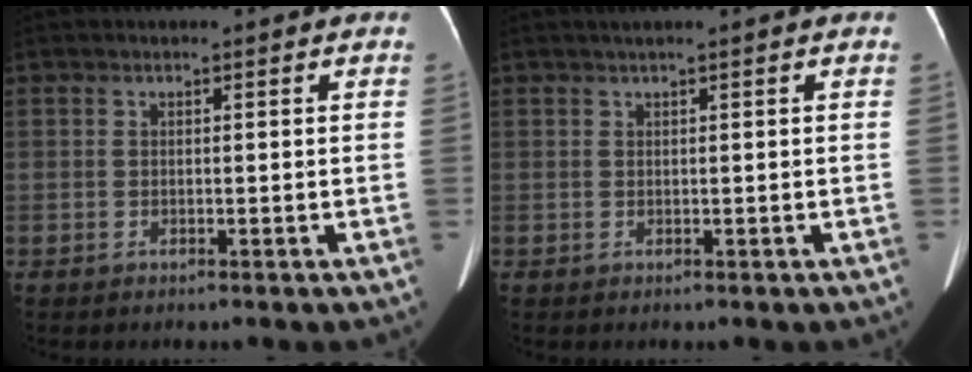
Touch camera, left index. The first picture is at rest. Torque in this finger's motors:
{"motor_torque": [0.24, -0.15, -0.02, 0.03]}